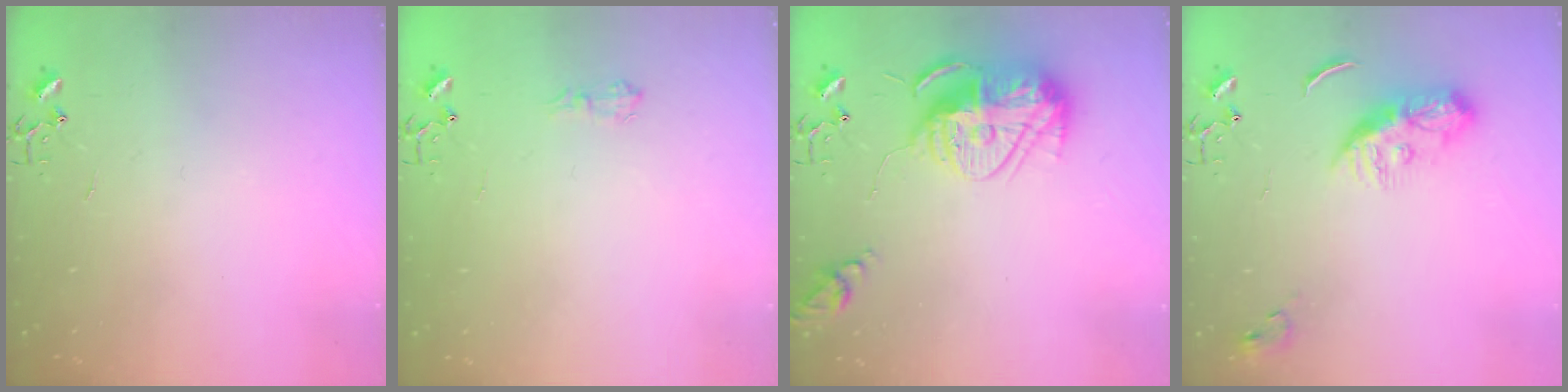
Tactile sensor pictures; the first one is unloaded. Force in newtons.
{"total": 6.4, "press": 6.4, "slide": 0.8}
{"total": 14.4, "press": 14.3, "slide": 1.4}
{"total": 10.1, "press": 10.1, "slide": 0.1}